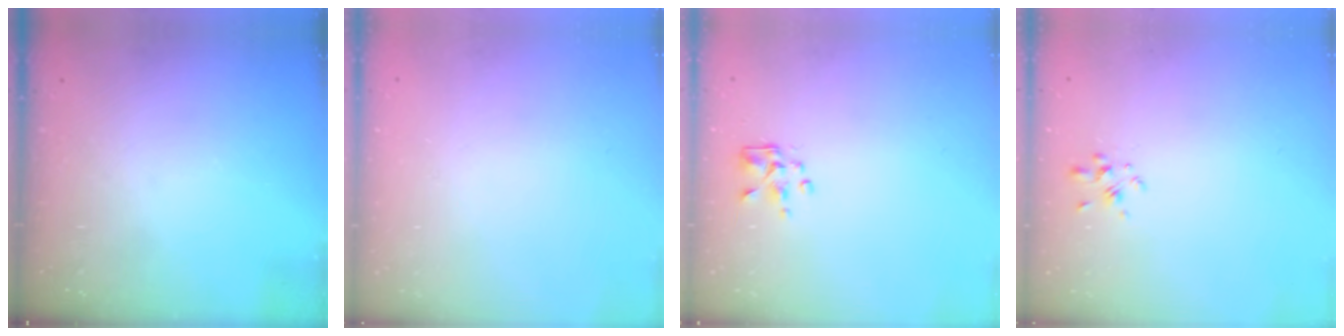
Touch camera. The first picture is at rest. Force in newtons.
{"total": 1.9, "press": 1.9, "slide": 0.2}
{"total": 2.4, "press": 2.4, "slide": 0.2}
{"total": 2.1, "press": 2.0, "slide": 0.9}